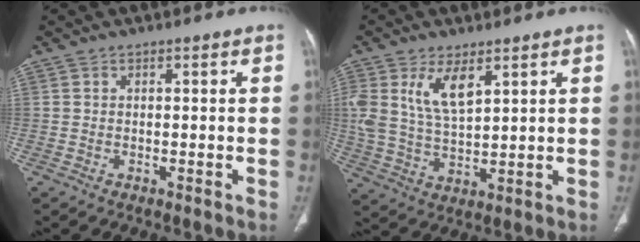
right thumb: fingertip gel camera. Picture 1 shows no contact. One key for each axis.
{"total": 9.2, "fx": 4.4, "fy": 4.1, "fz": 7.0, "tx": -0.133, "ty": -0.018, "tz": 0.095}